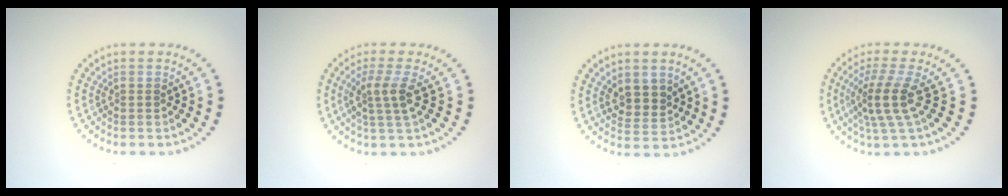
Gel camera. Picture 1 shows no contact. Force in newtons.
{"total": 2.7, "press": 2.1, "slide": 1.8}
{"total": 2.5, "press": 2.3, "slide": 1.0}
{"total": 3.7, "press": 2.7, "slide": 2.6}